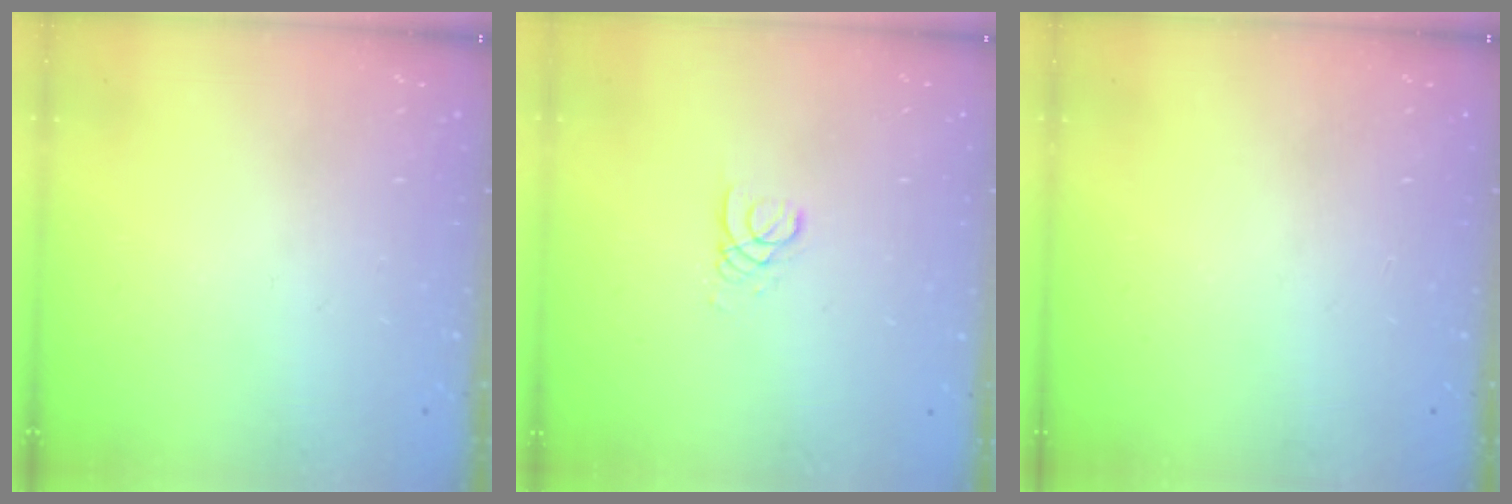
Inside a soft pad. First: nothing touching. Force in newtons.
{"total": 2.6, "press": 2.6, "slide": 0.2}
{"total": 0.0}